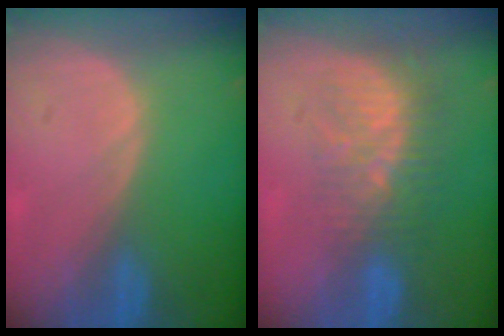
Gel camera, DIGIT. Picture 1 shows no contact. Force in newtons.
{"total": 8.8, "press": 7.5, "slide": 4.7}